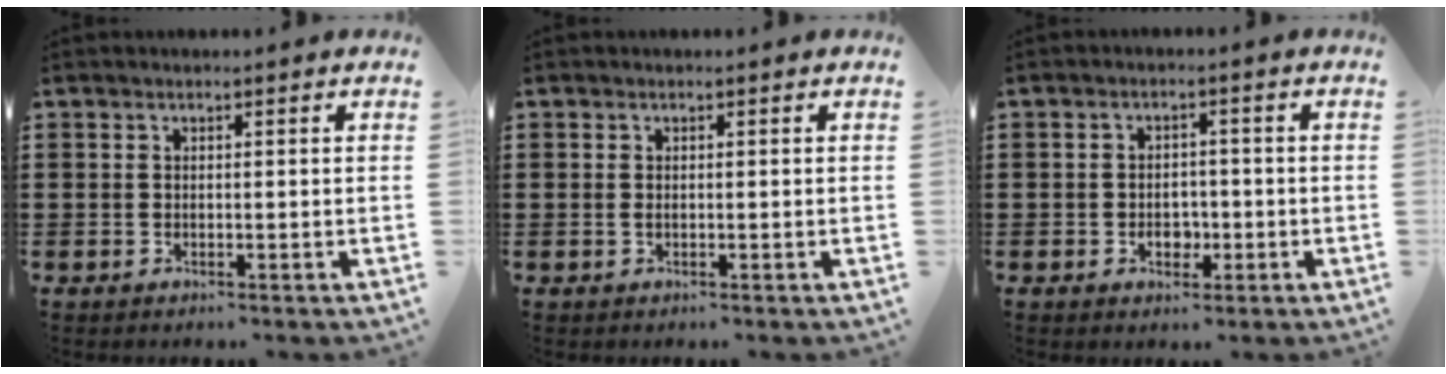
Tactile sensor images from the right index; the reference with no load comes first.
{"total": 0.6, "force": [0.0, 0.3, 0.5], "torque": [-0.012, 0.000, 0.000]}
{"total": 3.3, "force": [-1.1, 2.3, 2.1], "torque": [-0.033, 0.001, -0.022]}